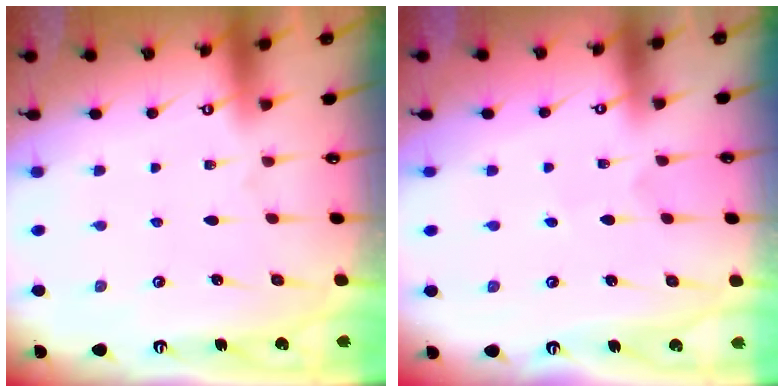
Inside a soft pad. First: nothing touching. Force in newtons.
{"total": 2.9, "press": 2.9, "slide": 0.3}